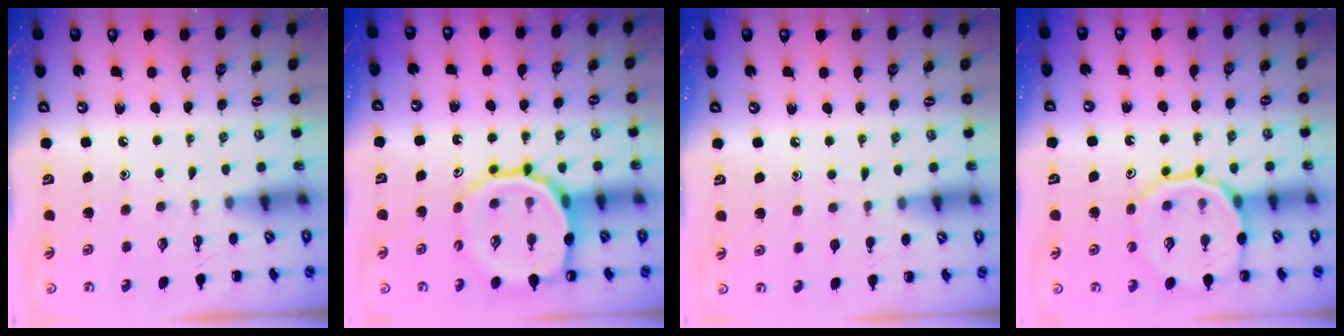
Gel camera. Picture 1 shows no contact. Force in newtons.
{"total": 13.7, "press": 13.5, "slide": 2.6}
{"total": 4.6, "press": 4.4, "slide": 1.5}
{"total": 13.0, "press": 12.9, "slide": 1.2}